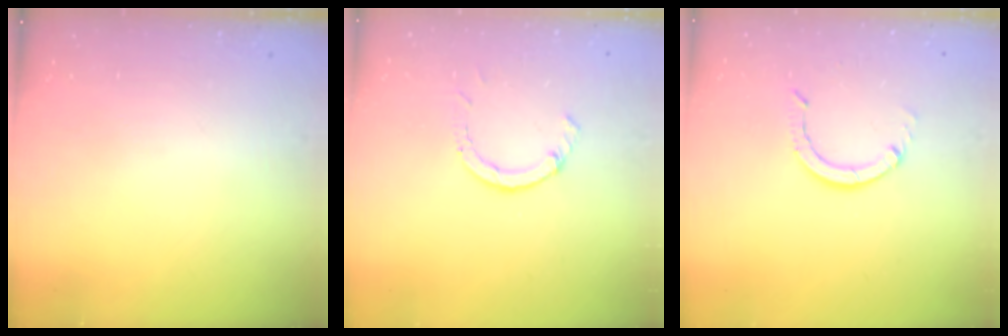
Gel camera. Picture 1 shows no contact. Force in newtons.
{"total": 2.3, "press": 2.3, "slide": 0.3}
{"total": 3.7, "press": 3.7, "slide": 0.3}